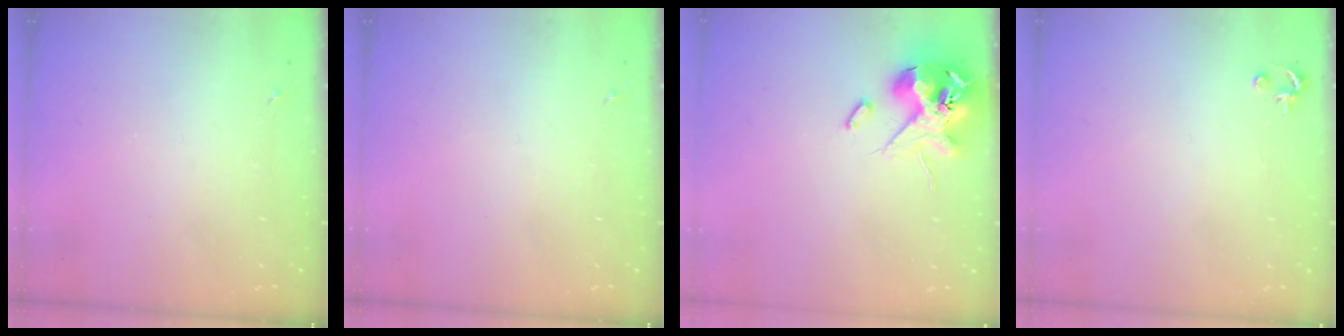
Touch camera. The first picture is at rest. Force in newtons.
{"total": 0.0}
{"total": 14.7, "press": 14.5, "slide": 2.1}
{"total": 2.5, "press": 2.5, "slide": 0.2}